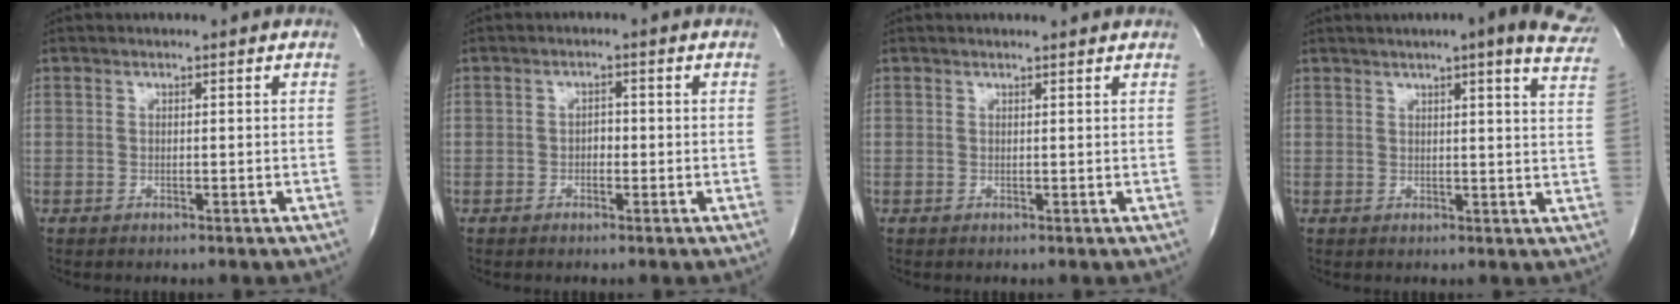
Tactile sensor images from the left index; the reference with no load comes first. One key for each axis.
{"total": 1.7, "fx": -0.5, "fy": 1.1, "fz": 1.3, "tx": -0.014, "ty": 0.006, "tz": -0.009}
{"total": 1.3, "fx": 1.3, "fy": 0.0, "fz": 0.3, "tx": -0.013, "ty": 0.000, "tz": 0.012}
{"total": 13.2, "fx": 9.6, "fy": 1.2, "fz": 9.0, "tx": -0.113, "ty": -0.001, "tz": 0.098}